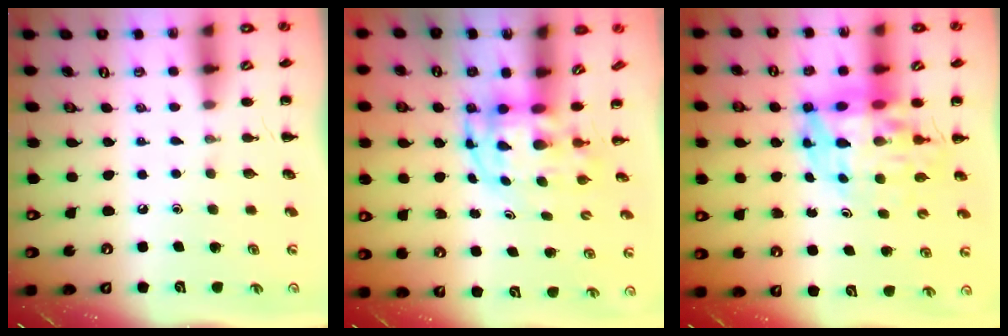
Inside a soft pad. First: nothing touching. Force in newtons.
{"total": 3.9, "press": 3.9, "slide": 0.8}
{"total": 13.1, "press": 12.5, "slide": 3.8}